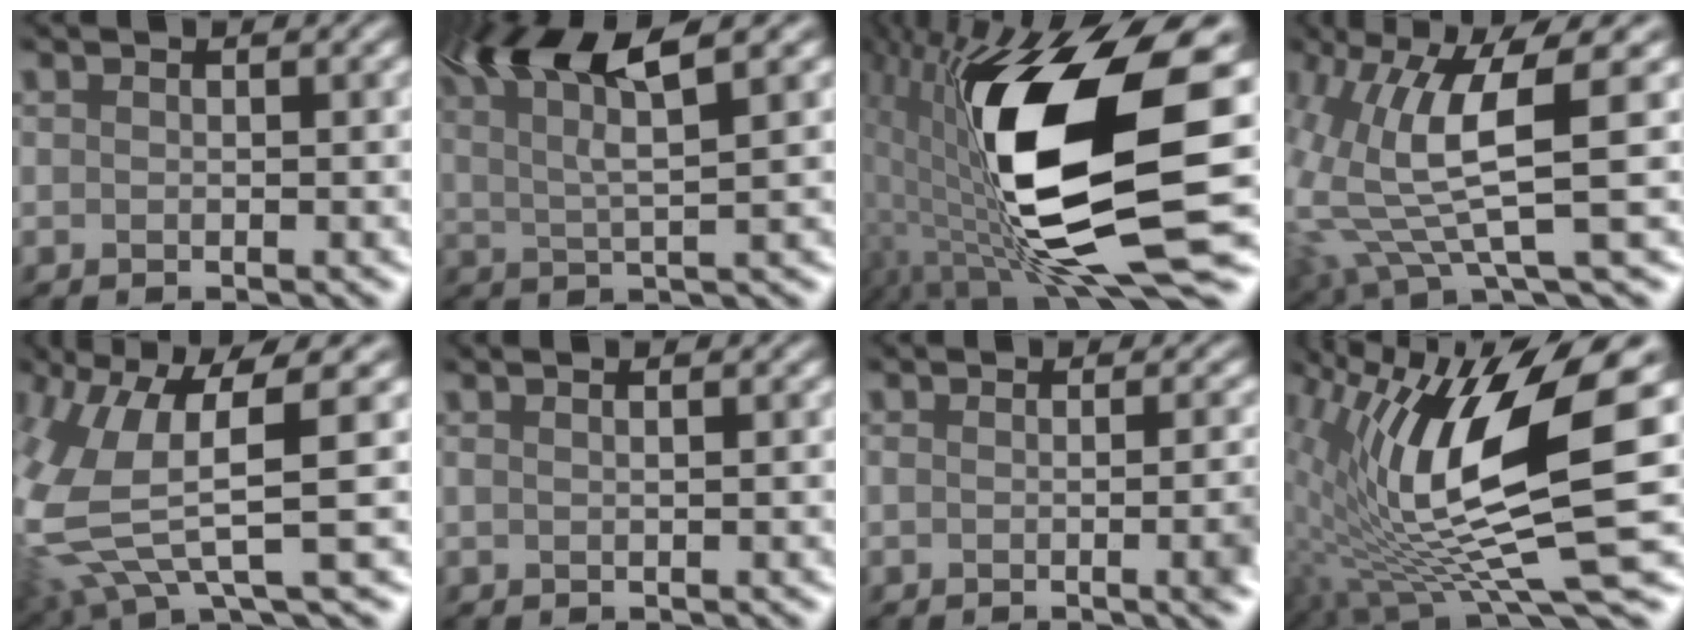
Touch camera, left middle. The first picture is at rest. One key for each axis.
{"total": 6.8, "fx": 4.1, "fy": 0.7, "fz": 5.4, "tx": -0.112, "ty": 0.022, "tz": 0.090}
{"total": 13.8, "fx": 0.4, "fy": 5.3, "fz": 12.7, "tx": -0.261, "ty": -0.021, "tz": 0.026}
{"total": 6.4, "fx": 1.4, "fy": 1.0, "fz": 6.2, "tx": -0.164, "ty": -0.014, "tz": 0.046}
{"total": 7.8, "fx": 0.3, "fy": 1.6, "fz": 7.6, "tx": -0.201, "ty": -0.012, "tz": 0.027}
{"total": 2.0, "fx": 1.1, "fy": 1.0, "fz": 1.4, "tx": 0.000, "ty": 0.022, "tz": -0.006}
{"total": 5.1, "fx": -0.8, "fy": 1.7, "fz": 4.7, "tx": -0.024, "ty": 0.006, "tz": -0.004}
{"total": 11.2, "fx": 1.2, "fy": 2.8, "fz": 10.8, "tx": -0.234, "ty": -0.019, "tz": 0.043}